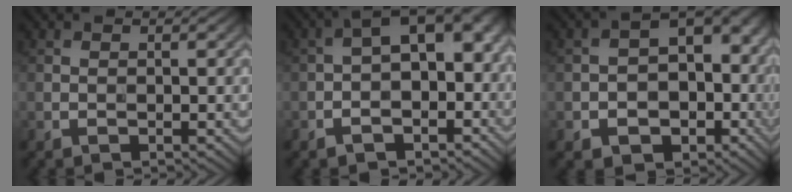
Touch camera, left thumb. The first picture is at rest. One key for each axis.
{"total": 9.8, "fx": -1.2, "fy": 5.6, "fz": 7.9, "tx": -0.106, "ty": 0.010, "tz": -0.023}
{"total": 11.0, "fx": -3.0, "fy": 8.2, "fz": 6.7, "tx": -0.084, "ty": -0.017, "tz": -0.052}